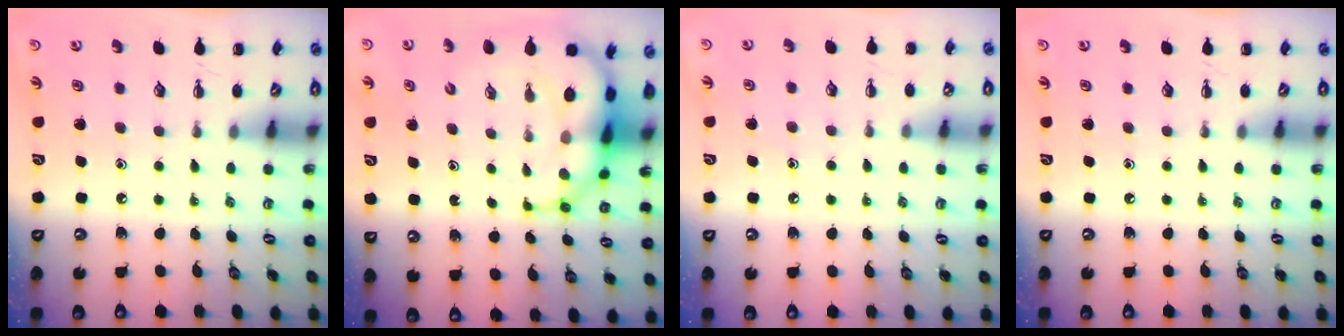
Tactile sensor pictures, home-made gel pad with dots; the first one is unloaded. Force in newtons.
{"total": 9.3, "press": 8.9, "slide": 2.8}
{"total": 6.2, "press": 6.0, "slide": 1.8}
{"total": 0.0}